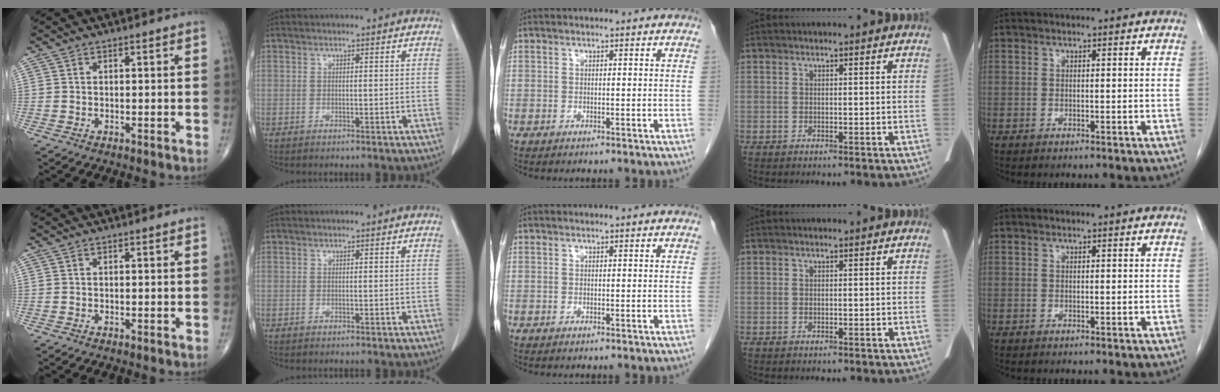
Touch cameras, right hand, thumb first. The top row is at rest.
{}